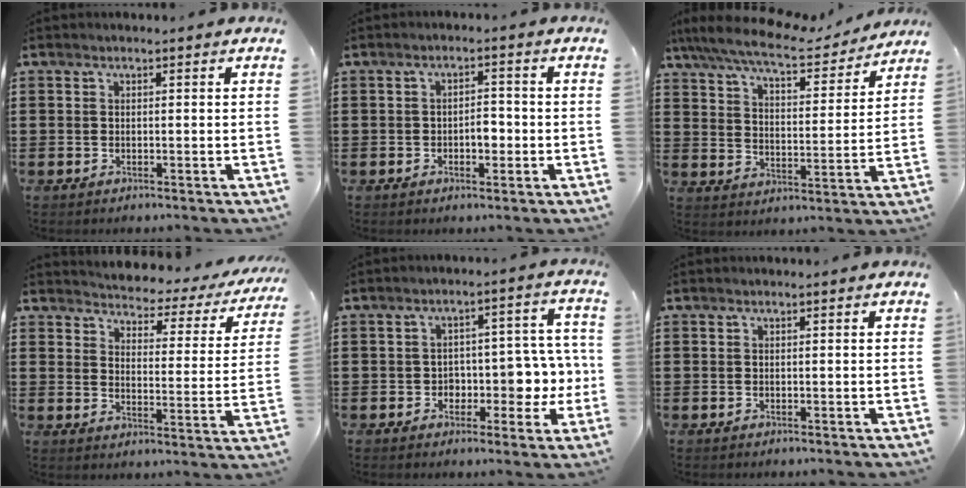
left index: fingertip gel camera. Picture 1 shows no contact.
{"total": 2.9, "force": [-0.8, 1.4, 2.4], "torque": [-0.039, 0.003, -0.020]}
{"total": 8.2, "force": [7.3, 0.7, 3.7], "torque": [-0.102, -0.039, 0.125]}
{"total": 2.8, "force": [2.7, 0.4, 0.3], "torque": [-0.021, -0.033, 0.035]}
{"total": 5.3, "force": [-1.0, 4.1, 3.3], "torque": [-0.049, -0.006, -0.027]}
{"total": 0.0}